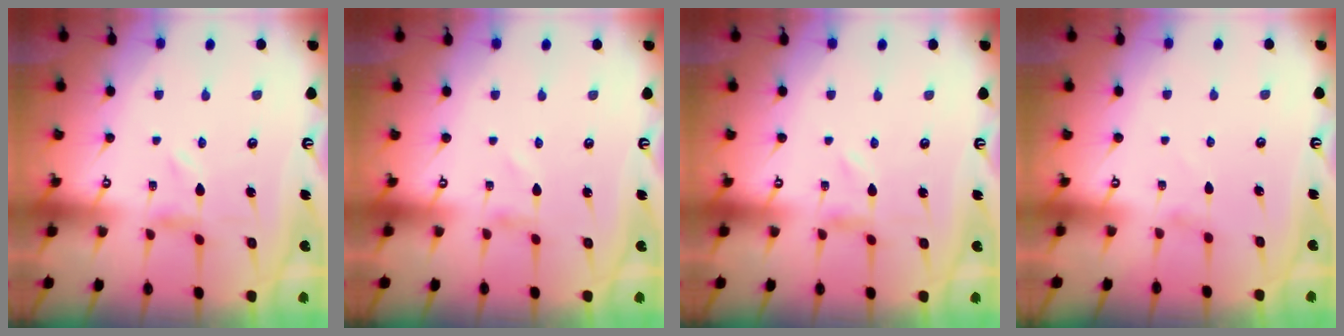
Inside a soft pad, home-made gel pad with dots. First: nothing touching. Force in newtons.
{"total": 1.1, "press": 1.1, "slide": 0.1}
{"total": 0.0}
{"total": 0.0}